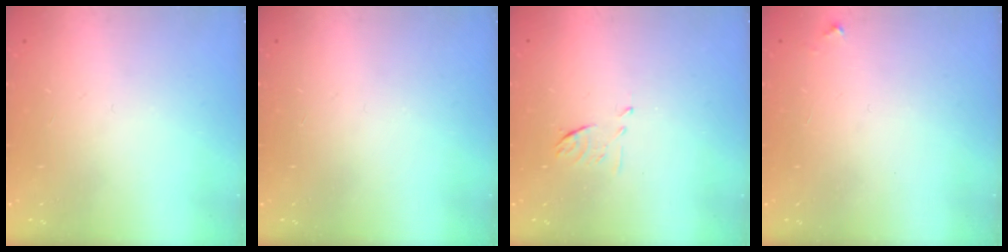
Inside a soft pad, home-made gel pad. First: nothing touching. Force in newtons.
{"total": 0.0}
{"total": 6.1, "press": 6.0, "slide": 1.1}
{"total": 3.5, "press": 3.5, "slide": 0.3}